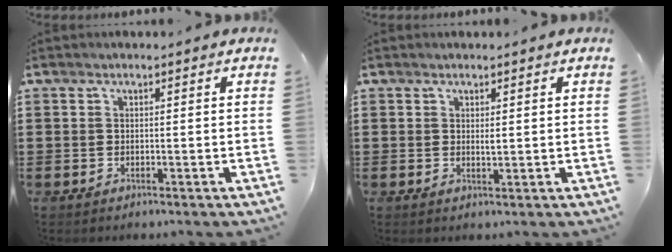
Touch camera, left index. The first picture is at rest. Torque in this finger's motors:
{"motor_torque": [0.50, 0.05, 0.06, 0.03]}